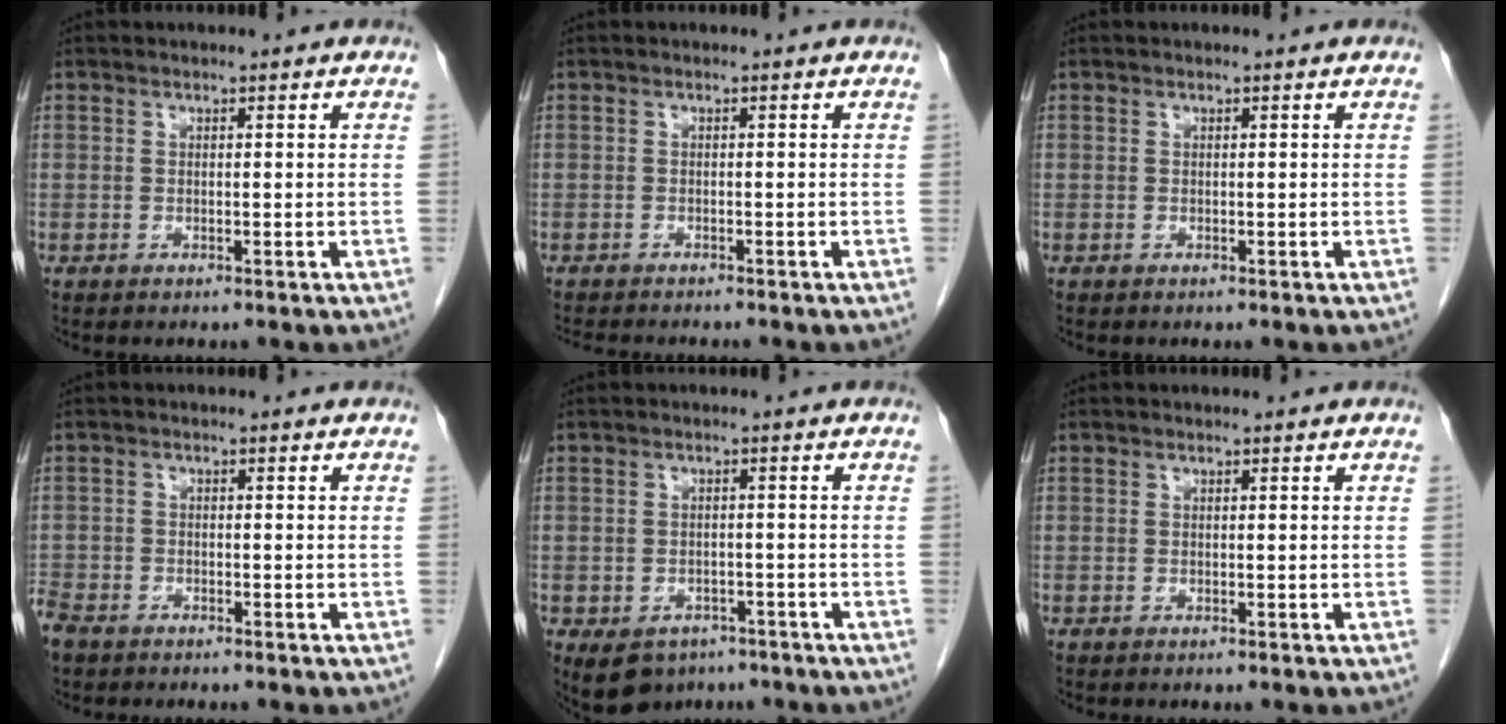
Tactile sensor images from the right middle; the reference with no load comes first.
{"total": 5.9, "force": [-5.3, 1.1, 2.4], "torque": [-0.032, -0.009, -0.077]}
{"total": 0.0}
{"total": 3.8, "force": [-3.0, 1.9, 1.3], "torque": [-0.036, -0.004, -0.060]}
{"total": 6.9, "force": [-4.2, 4.9, 2.3], "torque": [-0.042, 0.006, -0.054]}
{"total": 0.0}